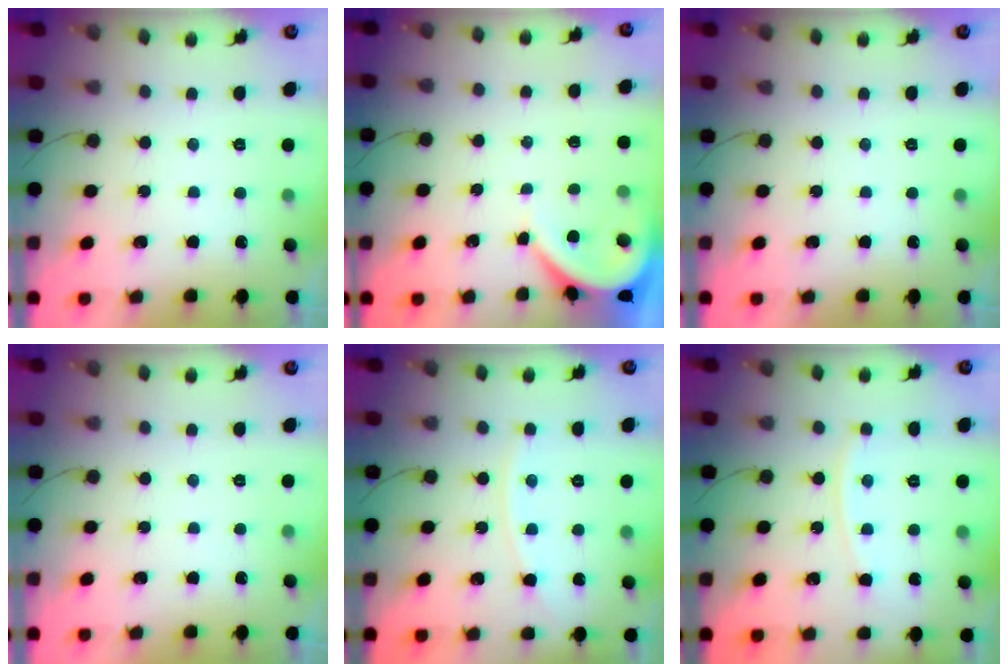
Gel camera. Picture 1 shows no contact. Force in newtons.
{"total": 4.3, "press": 4.3, "slide": 0.1}
{"total": 0.0}
{"total": 0.0}
{"total": 5.4, "press": 5.4, "slide": 0.4}
{"total": 4.3, "press": 4.3, "slide": 0.2}